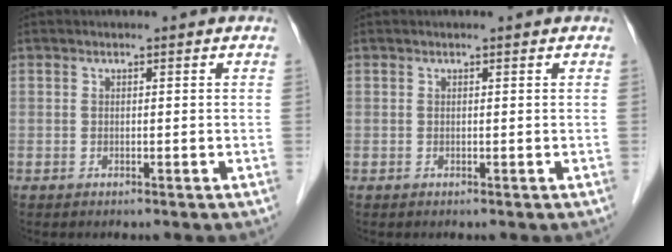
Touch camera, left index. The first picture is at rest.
{"total": 0.7, "force": [0.6, 0.0, 0.2], "torque": [-0.009, 0.000, 0.009]}